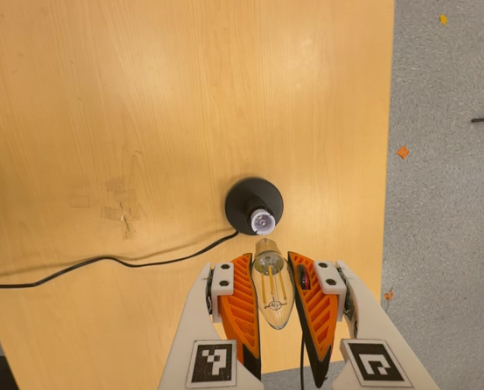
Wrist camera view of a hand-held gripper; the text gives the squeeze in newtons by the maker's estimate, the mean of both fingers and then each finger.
{"total": 21.5, "left": 23.3, "right": 19.6}